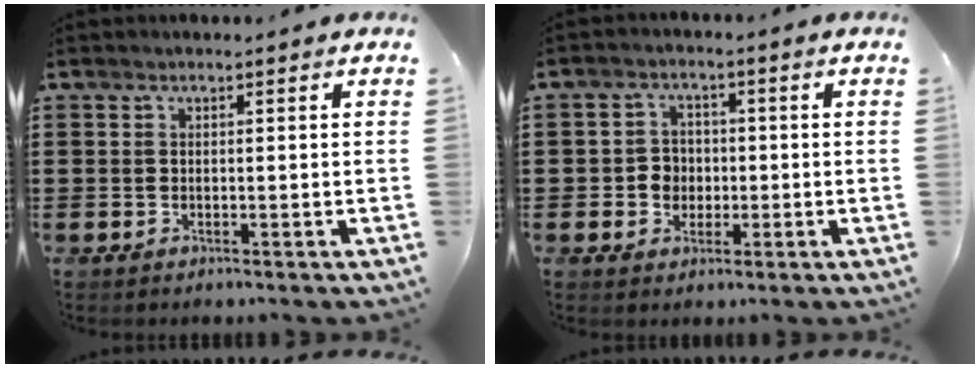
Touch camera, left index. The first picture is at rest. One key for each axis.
{"total": 3.5, "fx": -0.7, "fy": 3.1, "fz": 1.4, "tx": -0.037, "ty": 0.007, "tz": -0.018}